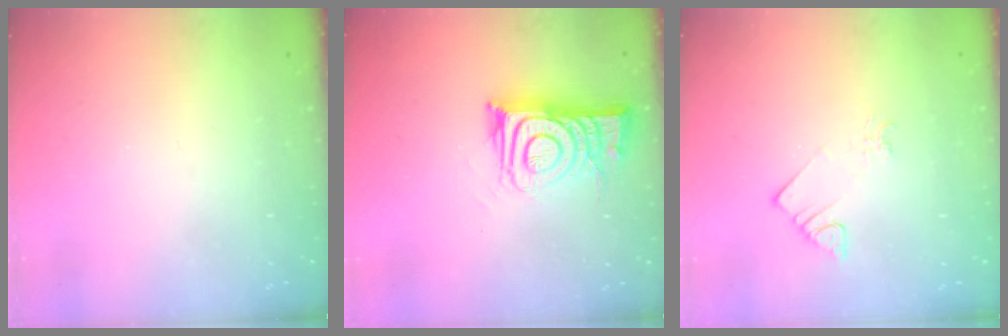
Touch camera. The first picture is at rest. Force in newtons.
{"total": 11.4, "press": 11.3, "slide": 0.9}
{"total": 2.1, "press": 2.0, "slide": 0.5}